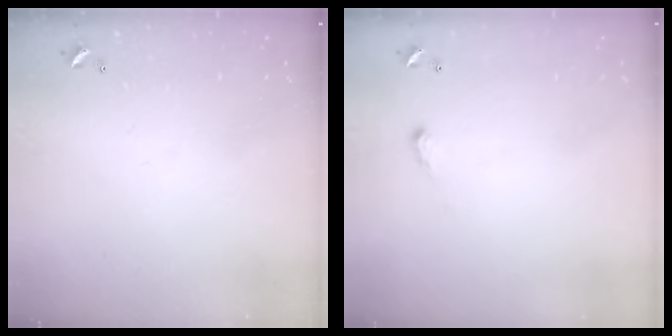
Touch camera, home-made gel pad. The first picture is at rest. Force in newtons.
{"total": 2.0, "press": 2.0, "slide": 0.3}